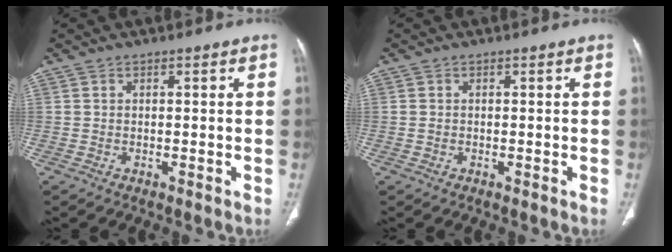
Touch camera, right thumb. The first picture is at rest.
{"total": 0.6, "force": [0.0, 0.5, 0.3], "torque": [-0.010, 0.002, 0.002]}